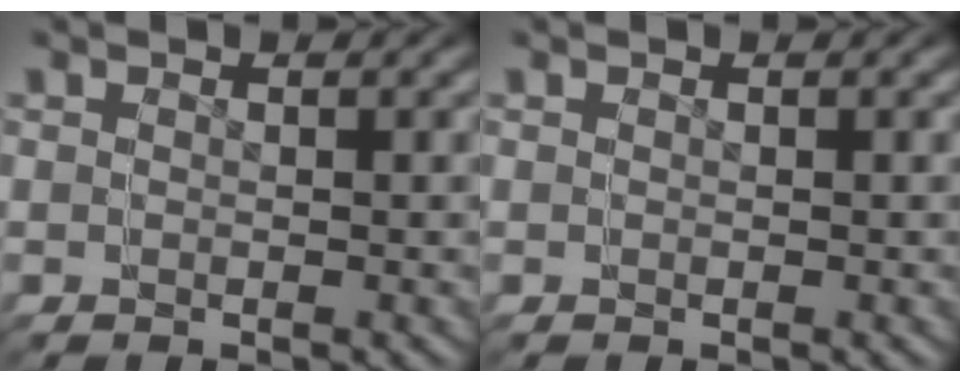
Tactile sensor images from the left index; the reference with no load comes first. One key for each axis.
{"total": 0.0}